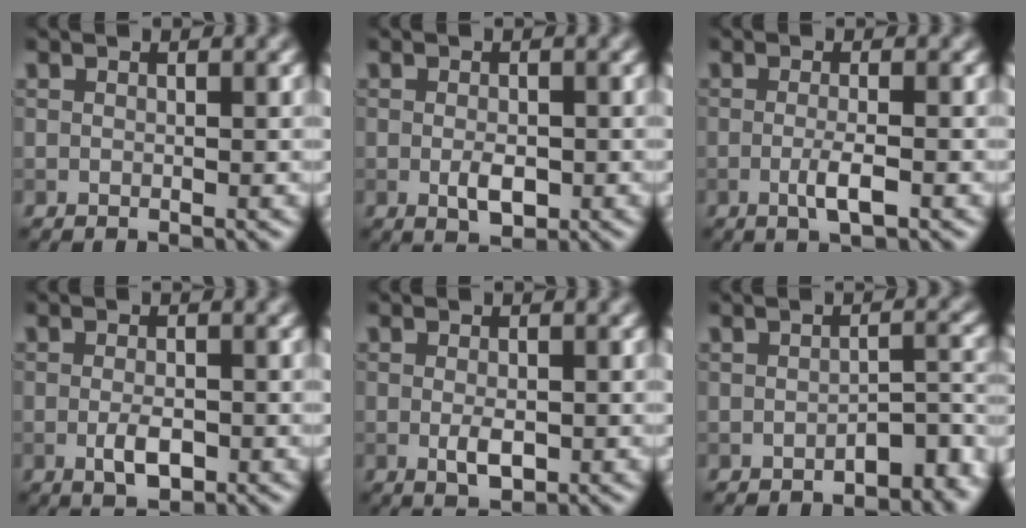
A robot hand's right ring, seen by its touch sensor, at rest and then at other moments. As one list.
[{"total": 2.2, "force": [-0.5, 1.2, 1.8], "torque": [-0.035, -0.003, -0.007]}, {"total": 2.4, "force": [-0.7, 0.4, 2.3], "torque": [-0.042, -0.003, -0.017]}, {"total": 2.4, "force": [-0.8, 1.0, 2.1], "torque": [-0.040, -0.004, -0.014]}, {"total": 2.1, "force": [-0.4, 1.0, 1.8], "torque": [-0.035, -0.004, -0.005]}, {"total": 3.3, "force": [-2.1, 1.3, 2.2], "torque": [-0.024, 0.007, -0.031]}]